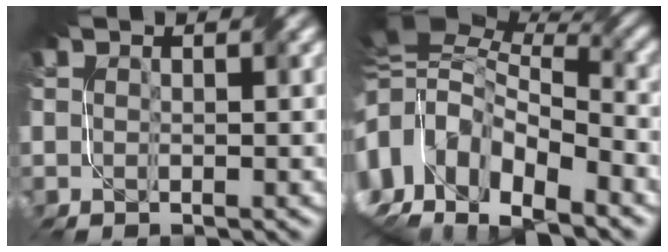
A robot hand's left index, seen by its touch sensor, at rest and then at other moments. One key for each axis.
{"total": 14.1, "fx": -5.1, "fy": 8.9, "fz": 9.7, "tx": -0.205, "ty": 0.010, "tz": -0.062}